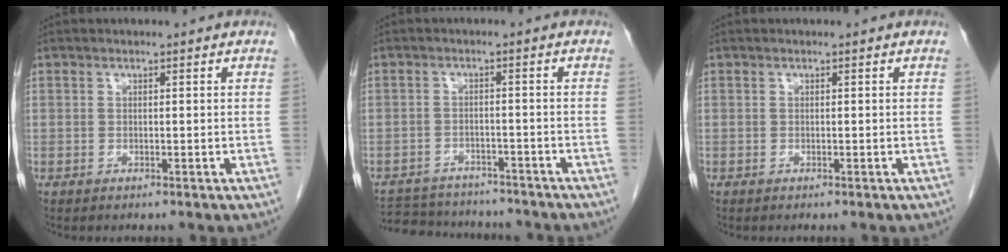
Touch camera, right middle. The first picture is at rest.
{"total": 12.2, "force": [-11.2, 3.4, 3.3], "torque": [-0.065, 0.004, -0.149]}
{"total": 0.0}